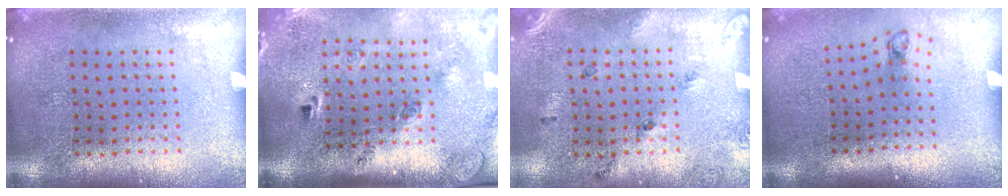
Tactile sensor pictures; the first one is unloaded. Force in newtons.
{"total": 2.9, "press": 2.0, "slide": 2.1}
{"total": 1.7, "press": 1.0, "slide": 1.4}
{"total": 0.8, "press": 0.3, "slide": 0.7}